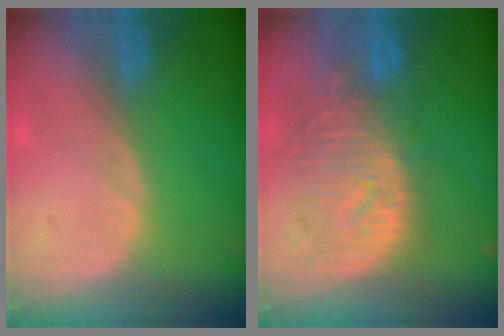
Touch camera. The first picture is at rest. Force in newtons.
{"total": 10.8, "press": 9.6, "slide": 4.9}